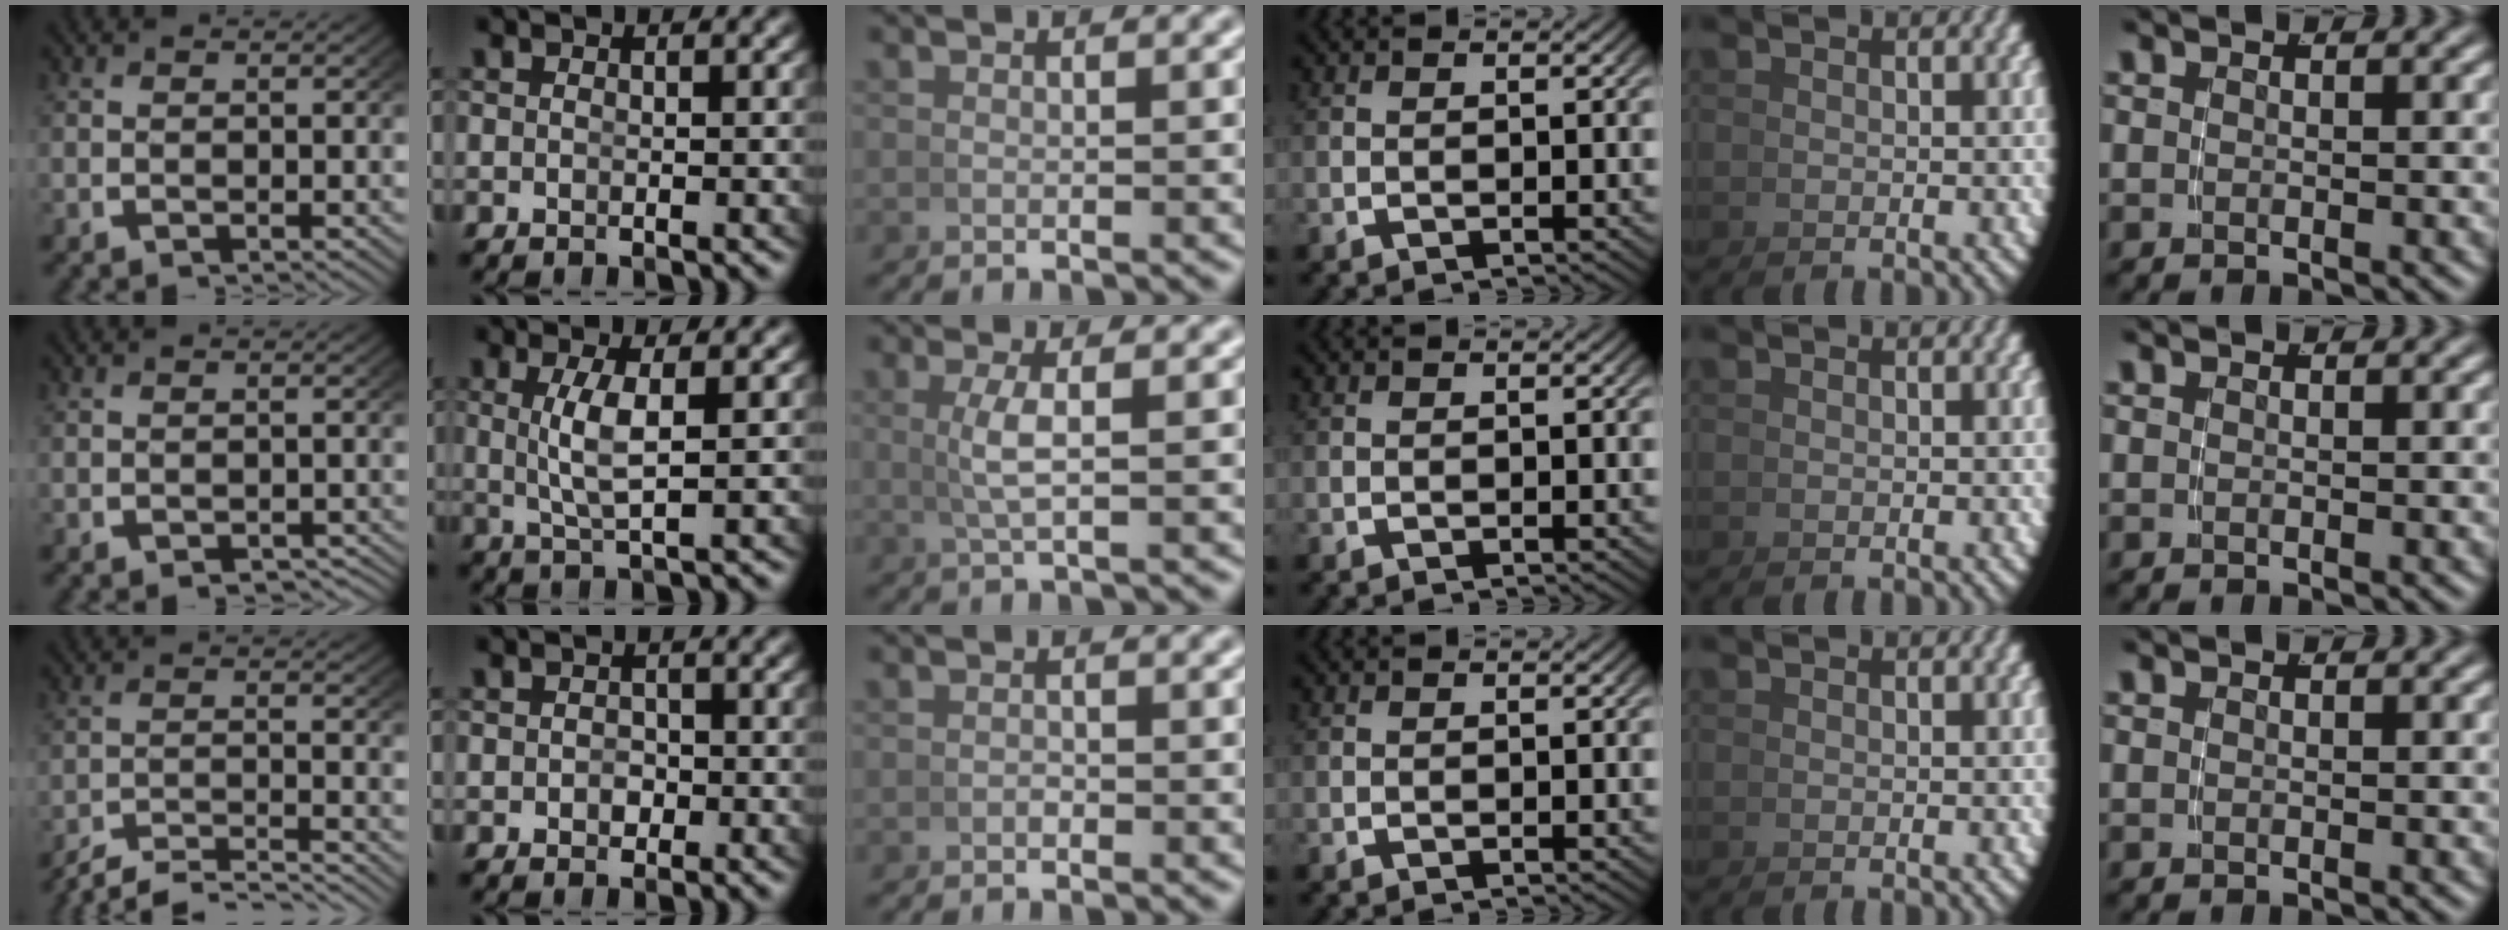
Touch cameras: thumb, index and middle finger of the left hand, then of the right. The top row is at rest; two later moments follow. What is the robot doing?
{"motion": "grasp_and_lifting", "object": "whiteboard"}